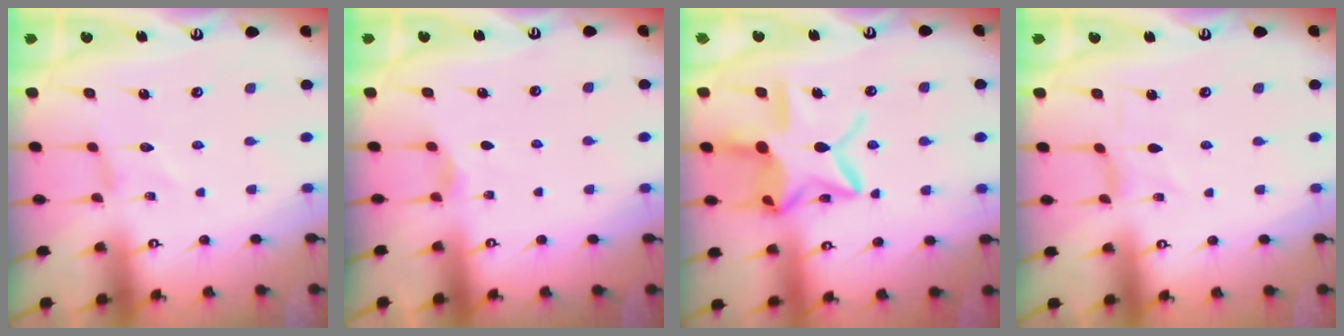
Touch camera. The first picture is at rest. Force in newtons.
{"total": 2.4, "press": 2.4, "slide": 0.4}
{"total": 17.5, "press": 17.4, "slide": 1.2}
{"total": 0.6, "press": 0.6, "slide": 0.2}